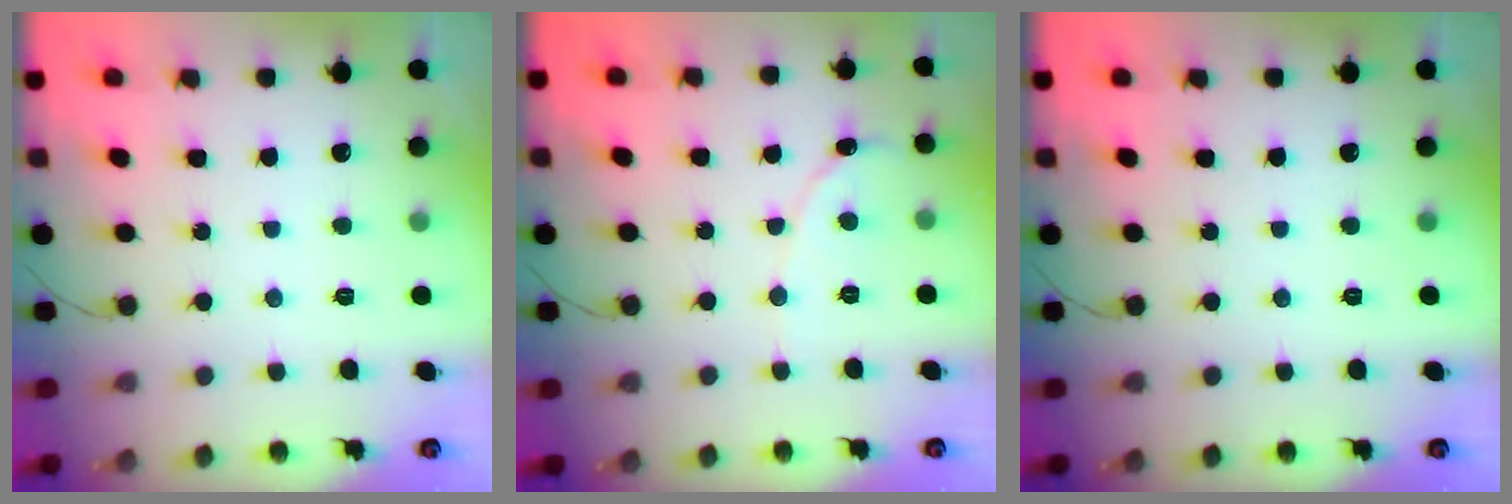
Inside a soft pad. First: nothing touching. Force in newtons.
{"total": 2.1, "press": 2.1, "slide": 0.2}
{"total": 0.0}